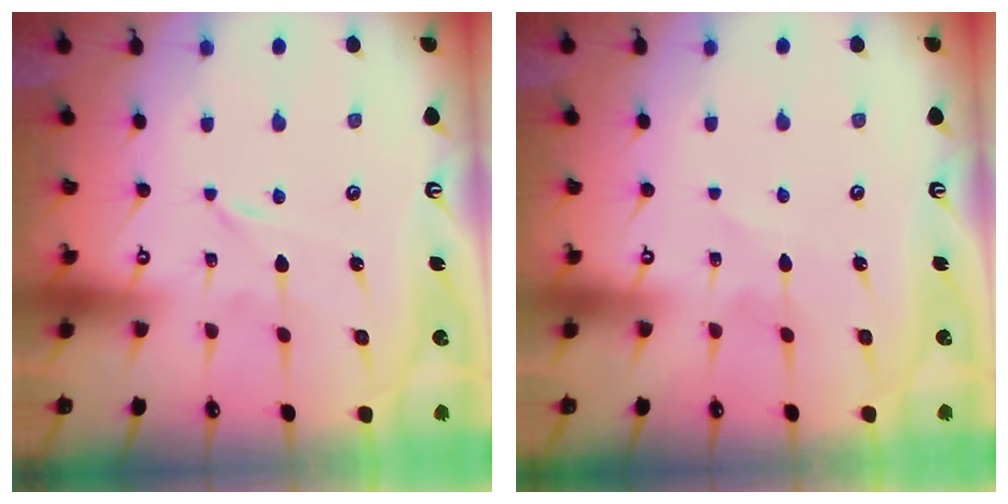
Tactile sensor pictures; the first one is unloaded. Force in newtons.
{"total": 2.4, "press": 2.3, "slide": 0.3}